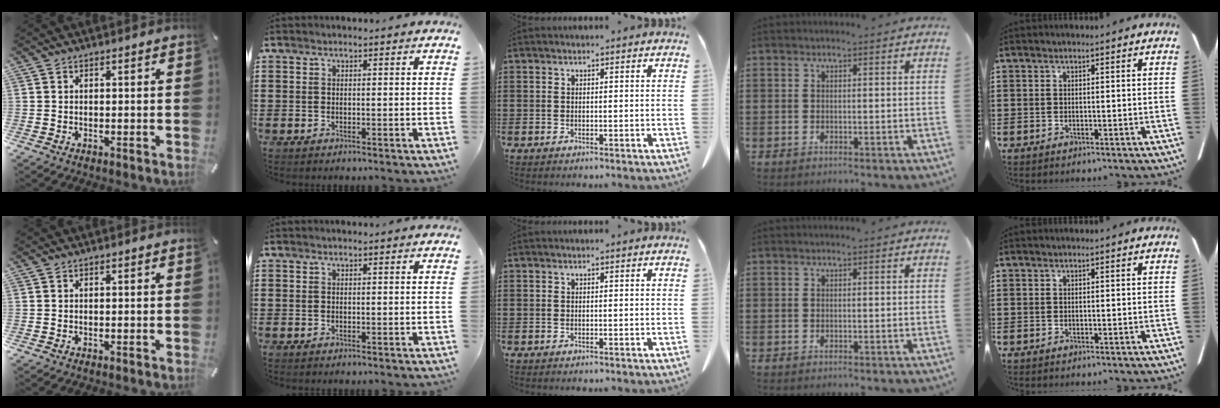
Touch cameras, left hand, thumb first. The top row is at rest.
{}